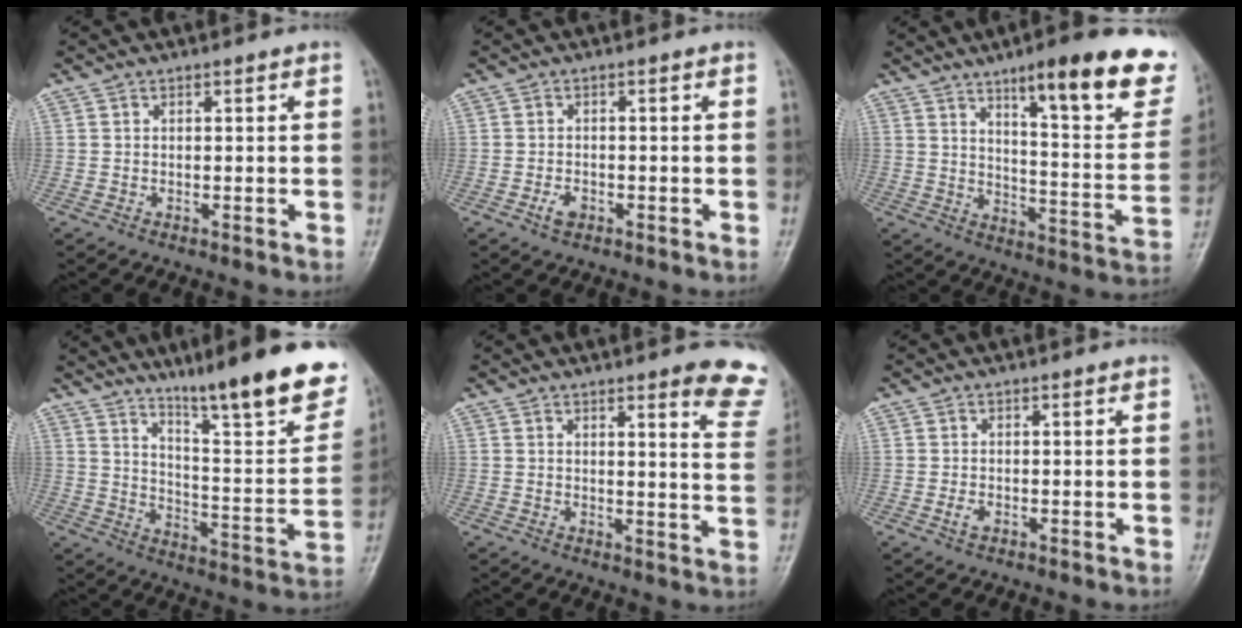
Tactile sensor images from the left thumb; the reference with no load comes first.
{"total": 2.2, "force": [-1.1, 1.3, 1.3], "torque": [-0.025, 0.004, -0.018]}
{"total": 22.4, "force": [13.3, 5.2, 17.2], "torque": [-0.197, -0.057, 0.190]}
{"total": 23.0, "force": [15.7, 3.7, 16.4], "torque": [-0.211, -0.078, 0.239]}
{"total": 10.5, "force": [7.7, 2.4, 6.7], "torque": [-0.045, -0.040, 0.067]}
{"total": 1.4, "force": [-0.5, 0.8, 1.0], "torque": [-0.022, 0.002, -0.010]}